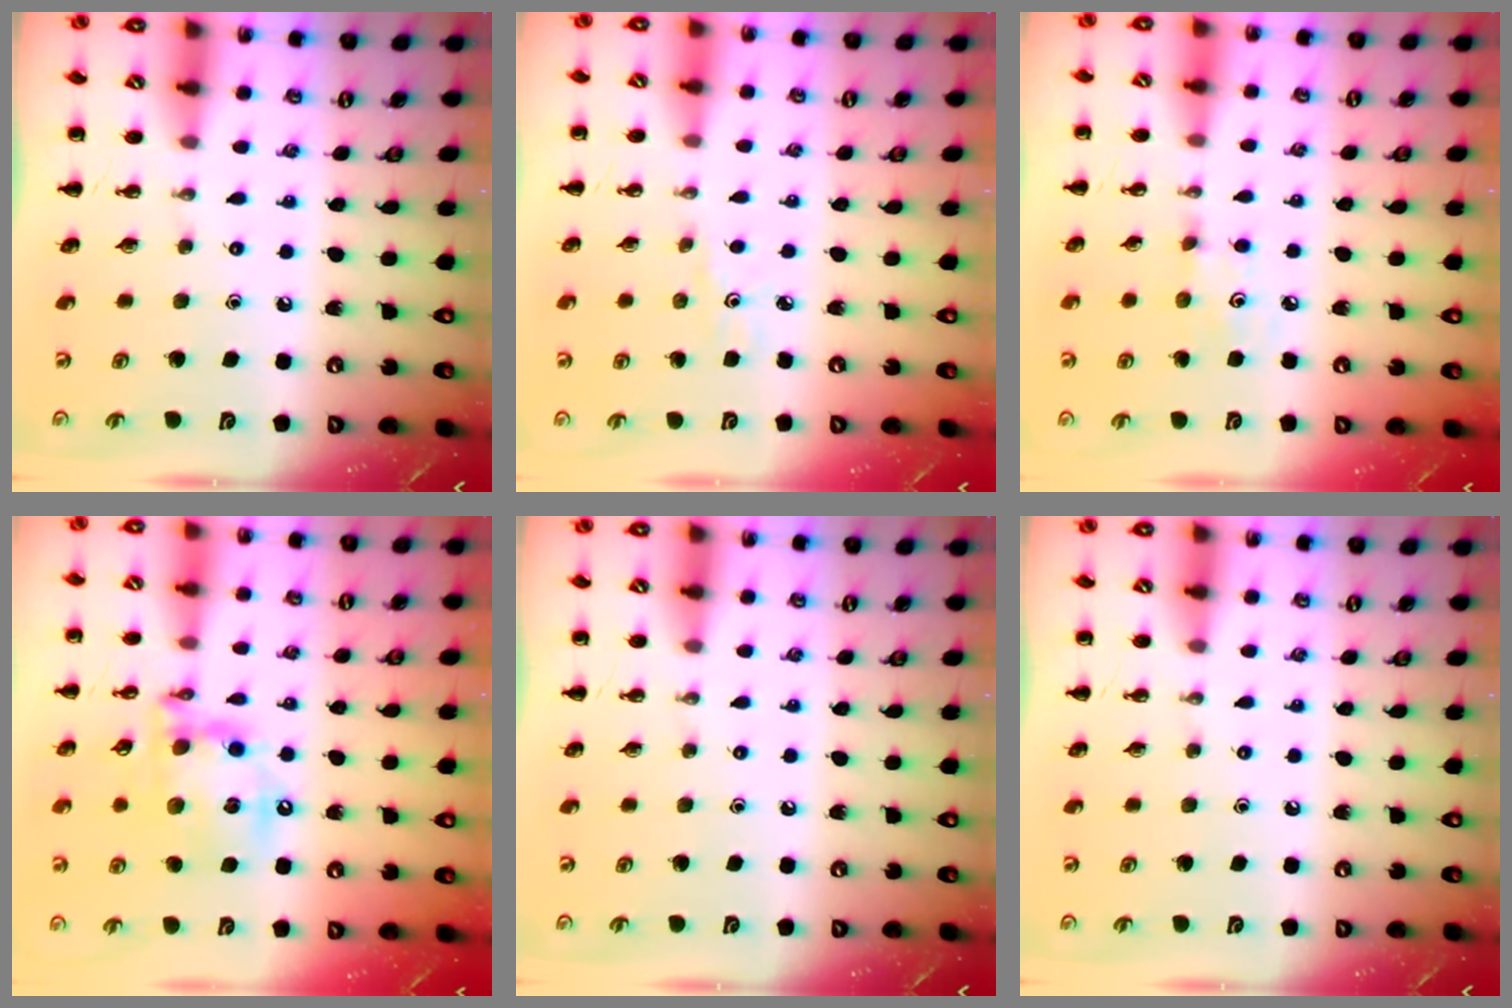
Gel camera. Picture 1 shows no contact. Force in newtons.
{"total": 2.2, "press": 2.1, "slide": 0.7}
{"total": 3.9, "press": 3.8, "slide": 1.2}
{"total": 14.4, "press": 14.2, "slide": 2.7}
{"total": 0.0}
{"total": 0.0}